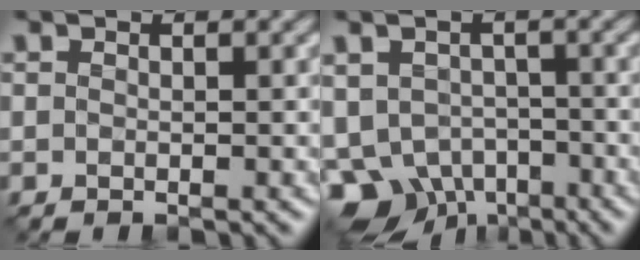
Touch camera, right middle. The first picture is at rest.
{"total": 6.6, "force": [-3.2, 4.9, 3.1], "torque": [-0.061, -0.018, -0.062]}